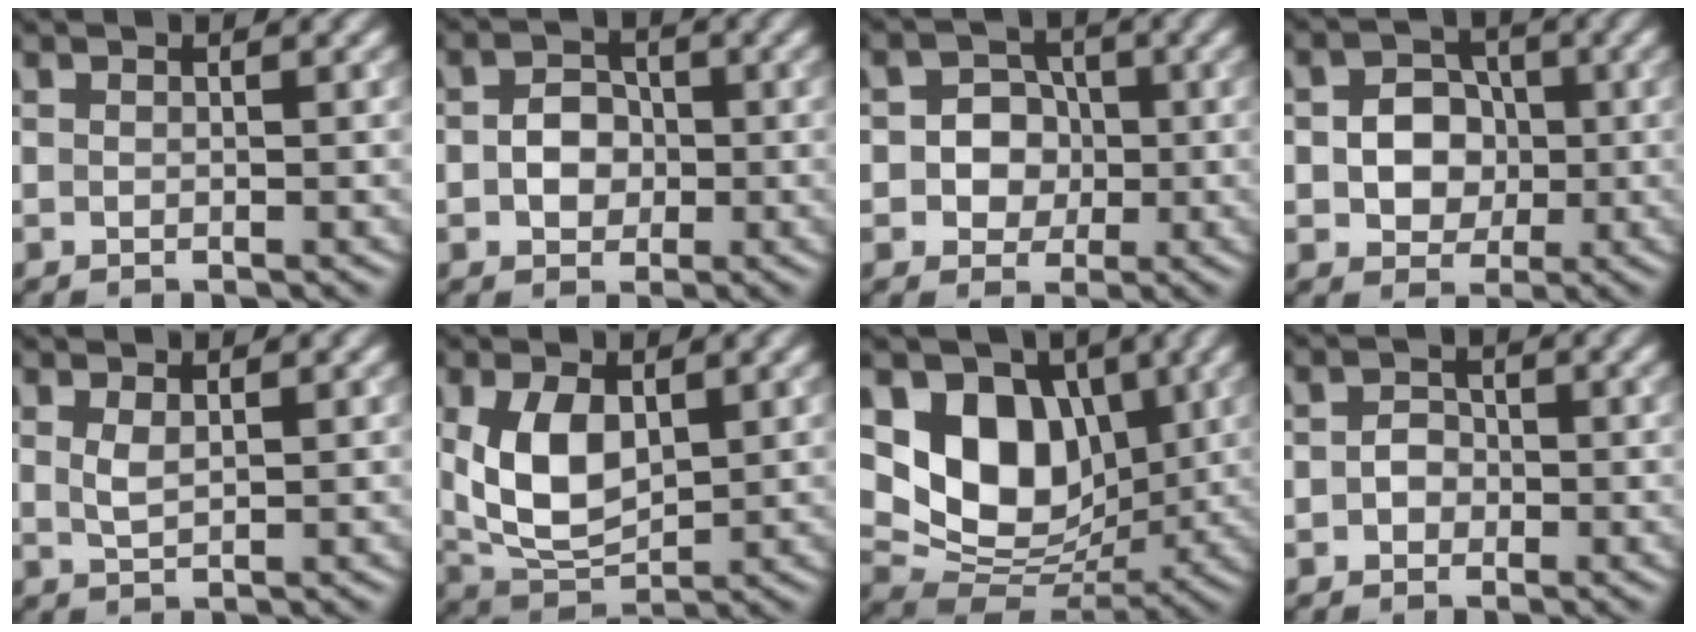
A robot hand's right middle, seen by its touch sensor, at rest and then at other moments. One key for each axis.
{"total": 2.9, "fx": -0.3, "fy": 2.4, "fz": 1.7, "tx": -0.023, "ty": 0.001, "tz": -0.014}
{"total": 4.2, "fx": 0.0, "fy": 3.8, "fz": 1.8, "tx": -0.009, "ty": 0.010, "tz": -0.022}
{"total": 4.8, "fx": -0.2, "fy": 4.0, "fz": 2.7, "tx": -0.025, "ty": 0.004, "tz": -0.018}
{"total": 1.3, "fx": 0.6, "fy": 0.4, "fz": 1.1, "tx": -0.028, "ty": -0.001, "tz": 0.015}
{"total": 6.1, "fx": 1.0, "fy": 3.5, "fz": 4.9, "tx": -0.109, "ty": -0.004, "tz": 0.030}
{"total": 9.7, "fx": 2.5, "fy": 7.2, "fz": 6.1, "tx": -0.110, "ty": -0.022, "tz": 0.042}
{"total": 1.6, "fx": -0.4, "fy": 1.4, "fz": 0.8, "tx": -0.010, "ty": 0.001, "tz": -0.011}